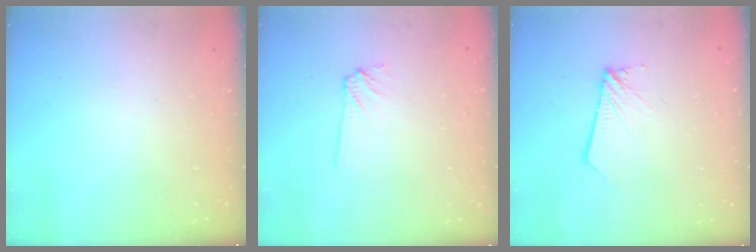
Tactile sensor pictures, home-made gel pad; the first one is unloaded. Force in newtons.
{"total": 4.2, "press": 4.2, "slide": 0.5}
{"total": 2.7, "press": 2.7, "slide": 0.2}